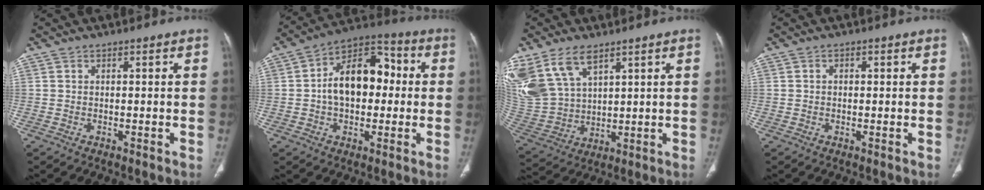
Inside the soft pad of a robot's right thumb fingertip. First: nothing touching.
{"total": 14.9, "force": [0.5, 9.5, 11.4], "torque": [-0.151, 0.038, -0.002]}
{"total": 16.2, "force": [9.0, 9.3, 9.8], "torque": [-0.214, -0.024, 0.199]}
{"total": 0.8, "force": [0.1, 0.6, 0.5], "torque": [-0.006, 0.000, 0.000]}